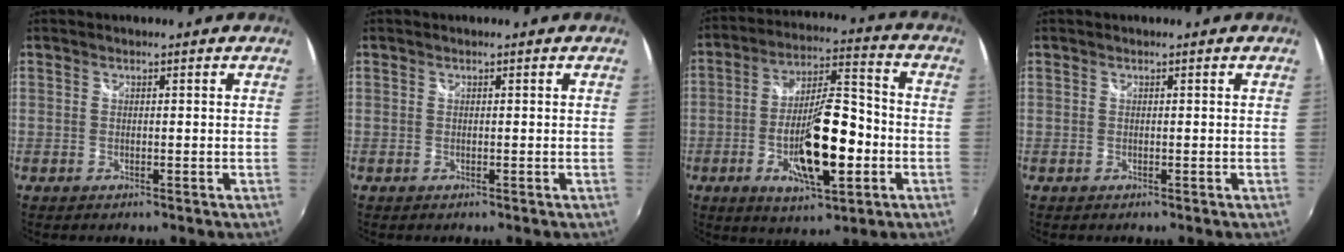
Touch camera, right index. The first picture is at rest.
{"total": 0.0}
{"total": 16.1, "force": [-4.5, 5.1, 14.6], "torque": [-0.262, 0.000, -0.073]}
{"total": 0.0}